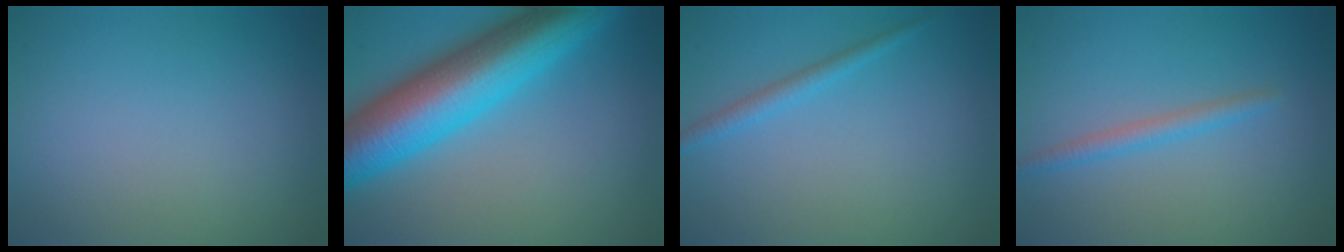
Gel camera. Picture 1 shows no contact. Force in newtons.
{"total": 11.7, "press": 11.7, "slide": 0.2}
{"total": 1.4, "press": 1.4, "slide": 0.1}
{"total": 1.6, "press": 1.6, "slide": 0.0}